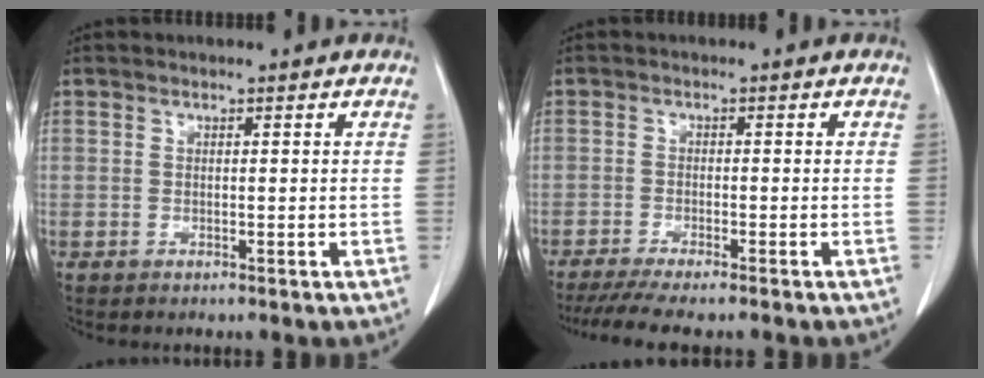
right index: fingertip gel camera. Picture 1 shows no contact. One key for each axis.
{"total": 8.2, "fx": -6.9, "fy": 0.5, "fz": 4.4, "tx": -0.060, "ty": -0.017, "tz": -0.111}